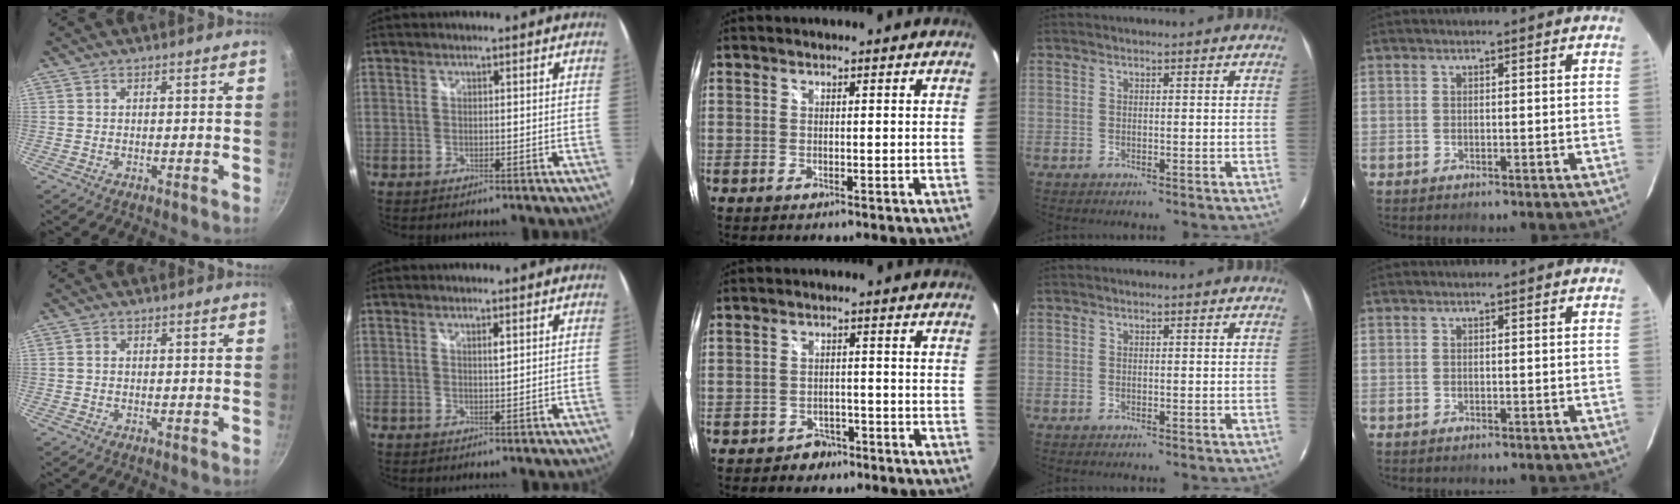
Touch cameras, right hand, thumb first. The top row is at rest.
{"thumb": {"total": 0.6, "force": [-0.1, 0.5, 0.3], "torque": [-0.005, 0.004, -0.002]}, "index": {"total": 1.2, "force": [0.5, 0.1, 1.0], "torque": [-0.016, 0.001, 0.008]}, "middle": {"total": 3.9, "force": [-2.8, 2.7, 0.4], "torque": [-0.014, 0.009, -0.040]}}